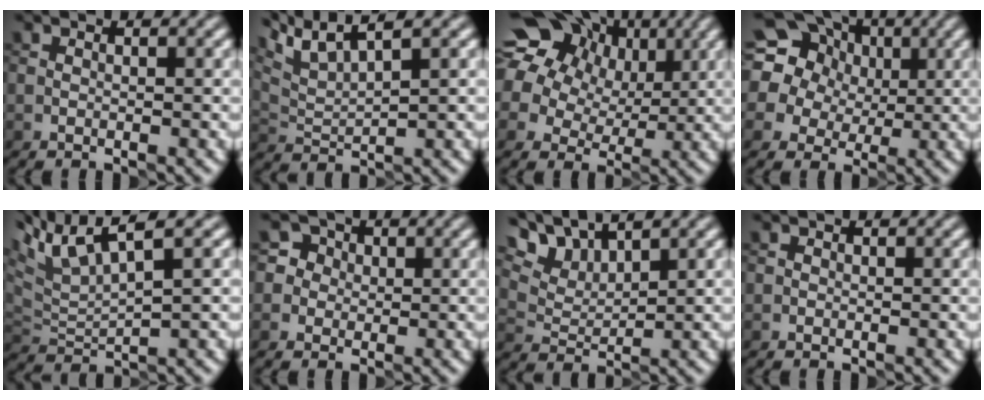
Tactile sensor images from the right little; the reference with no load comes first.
{"total": 5.6, "force": [4.3, 0.8, 3.5], "torque": [-0.076, 0.016, 0.086]}
{"total": 18.1, "force": [7.5, 13.9, 8.9], "torque": [-0.198, 0.037, 0.123]}
{"total": 18.5, "force": [6.9, 15.7, 7.0], "torque": [-0.196, 0.053, 0.104]}
{"total": 5.7, "force": [3.8, 1.1, 4.1], "torque": [-0.099, 0.021, 0.076]}
{"total": 5.1, "force": [1.5, 4.7, 1.5], "torque": [-0.020, 0.034, 0.010]}
{"total": 6.0, "force": [4.8, 2.3, 2.8], "torque": [-0.072, 0.007, 0.091]}
{"total": 0.6, "force": [0.2, 0.6, 0.2], "torque": [0.003, -0.003, -0.006]}